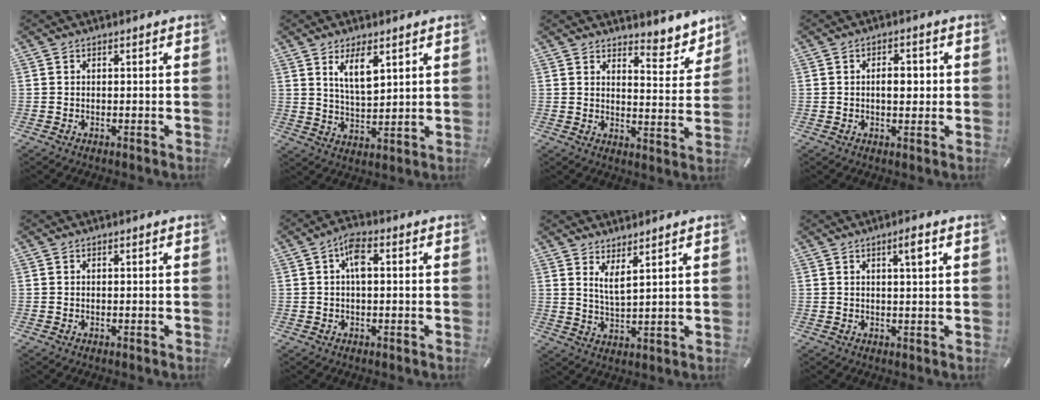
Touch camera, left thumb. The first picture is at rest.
{"total": 7.8, "force": [4.5, 3.2, 5.5], "torque": [-0.096, -0.016, 0.076]}
{"total": 7.3, "force": [6.3, 3.2, 1.8], "torque": [0.002, -0.064, 0.106]}
{"total": 5.0, "force": [0.2, 2.8, 4.1], "torque": [-0.057, 0.000, -0.004]}
{"total": 0.0}
{"total": 5.4, "force": [0.9, 2.5, 4.7], "torque": [-0.077, 0.007, 0.011]}
{"total": 4.6, "force": [3.4, 0.6, 3.1], "torque": [-0.063, -0.016, 0.058]}
{"total": 3.7, "force": [1.7, 0.4, 3.3], "torque": [-0.059, -0.001, 0.024]}